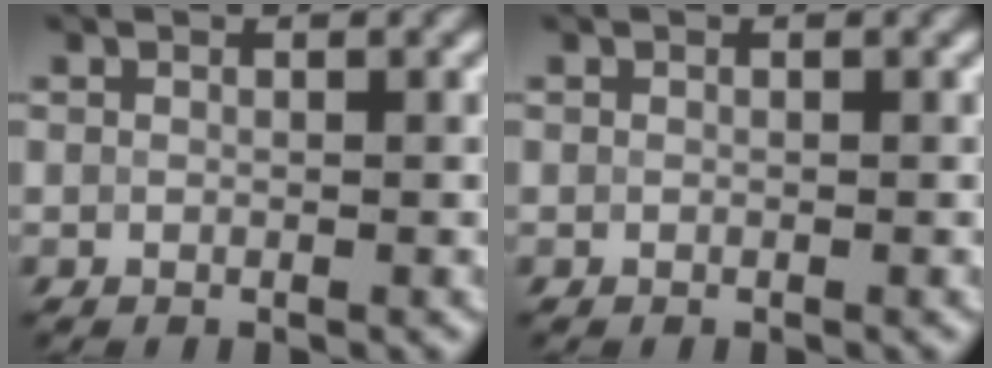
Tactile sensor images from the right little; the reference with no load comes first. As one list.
[{"total": 0.0}]